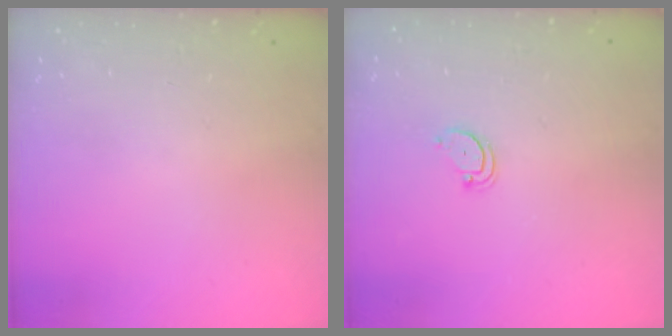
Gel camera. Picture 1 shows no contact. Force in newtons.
{"total": 2.4, "press": 2.4, "slide": 0.2}